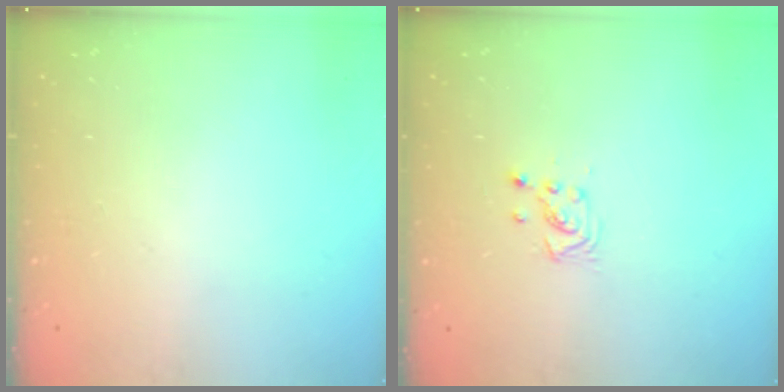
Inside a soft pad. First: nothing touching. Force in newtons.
{"total": 3.0, "press": 2.9, "slide": 0.5}